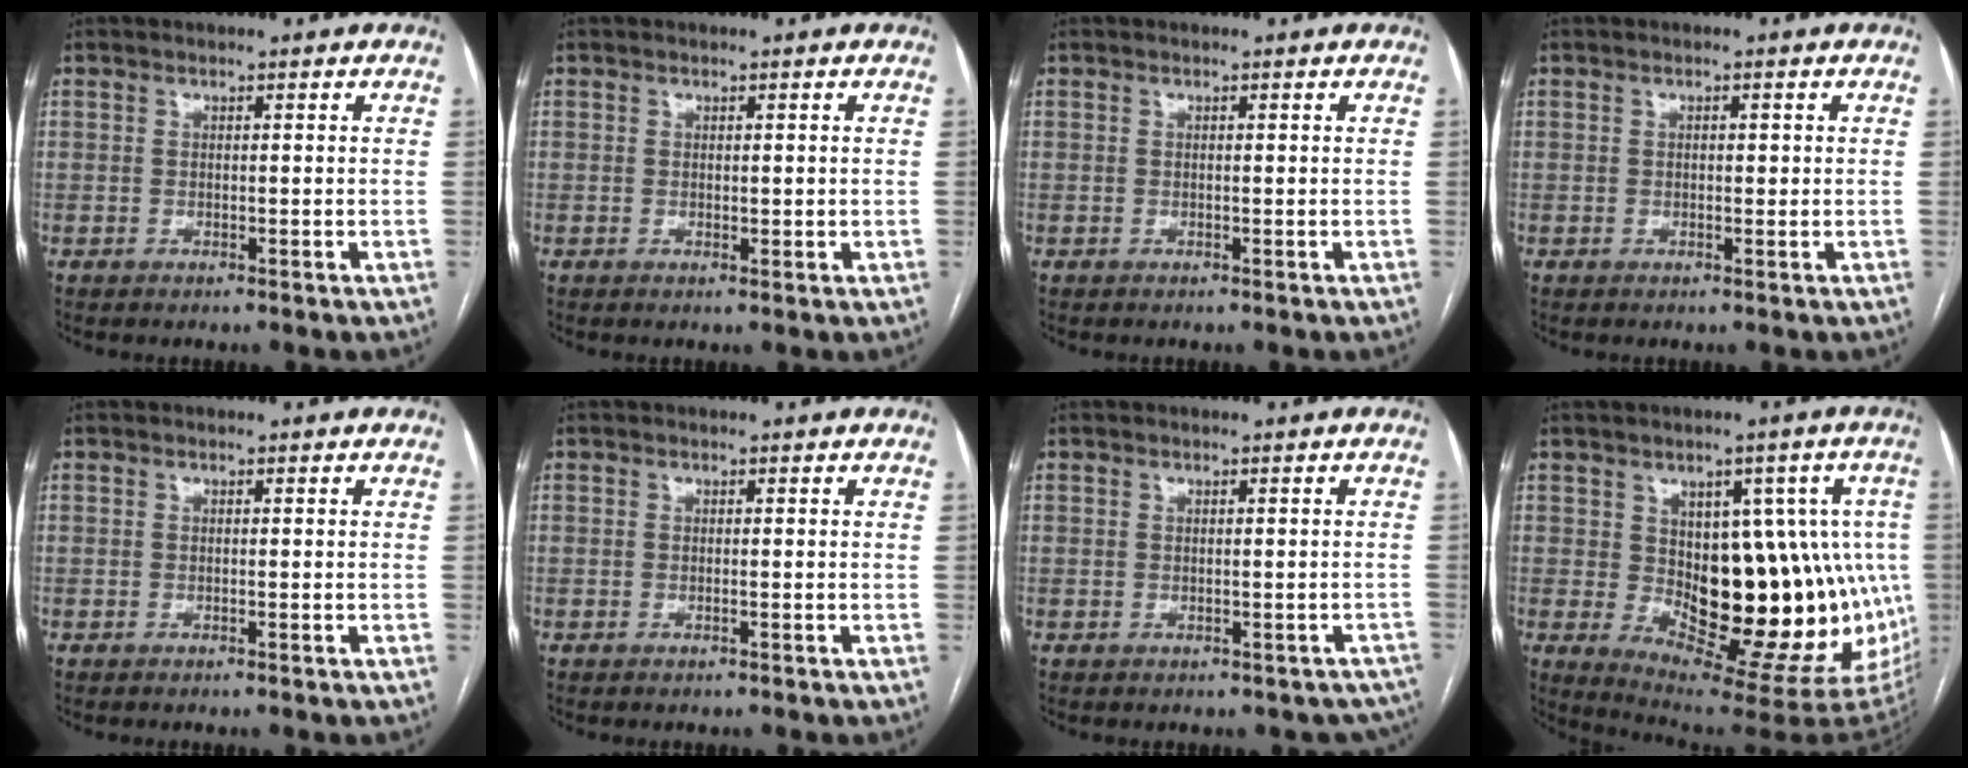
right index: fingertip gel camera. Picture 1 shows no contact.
{"total": 0.9, "force": [0.2, 0.6, 0.6], "torque": [-0.006, -0.001, 0.006]}
{"total": 0.0}
{"total": 1.1, "force": [0.2, 0.5, 1.0], "torque": [-0.016, 0.001, 0.003]}
{"total": 0.0}
{"total": 0.0}
{"total": 4.7, "force": [-3.3, 3.2, 0.9], "torque": [0.010, 0.014, -0.035]}
{"total": 20.7, "force": [-1.1, 9.2, 18.5], "torque": [-0.195, 0.018, 0.015]}